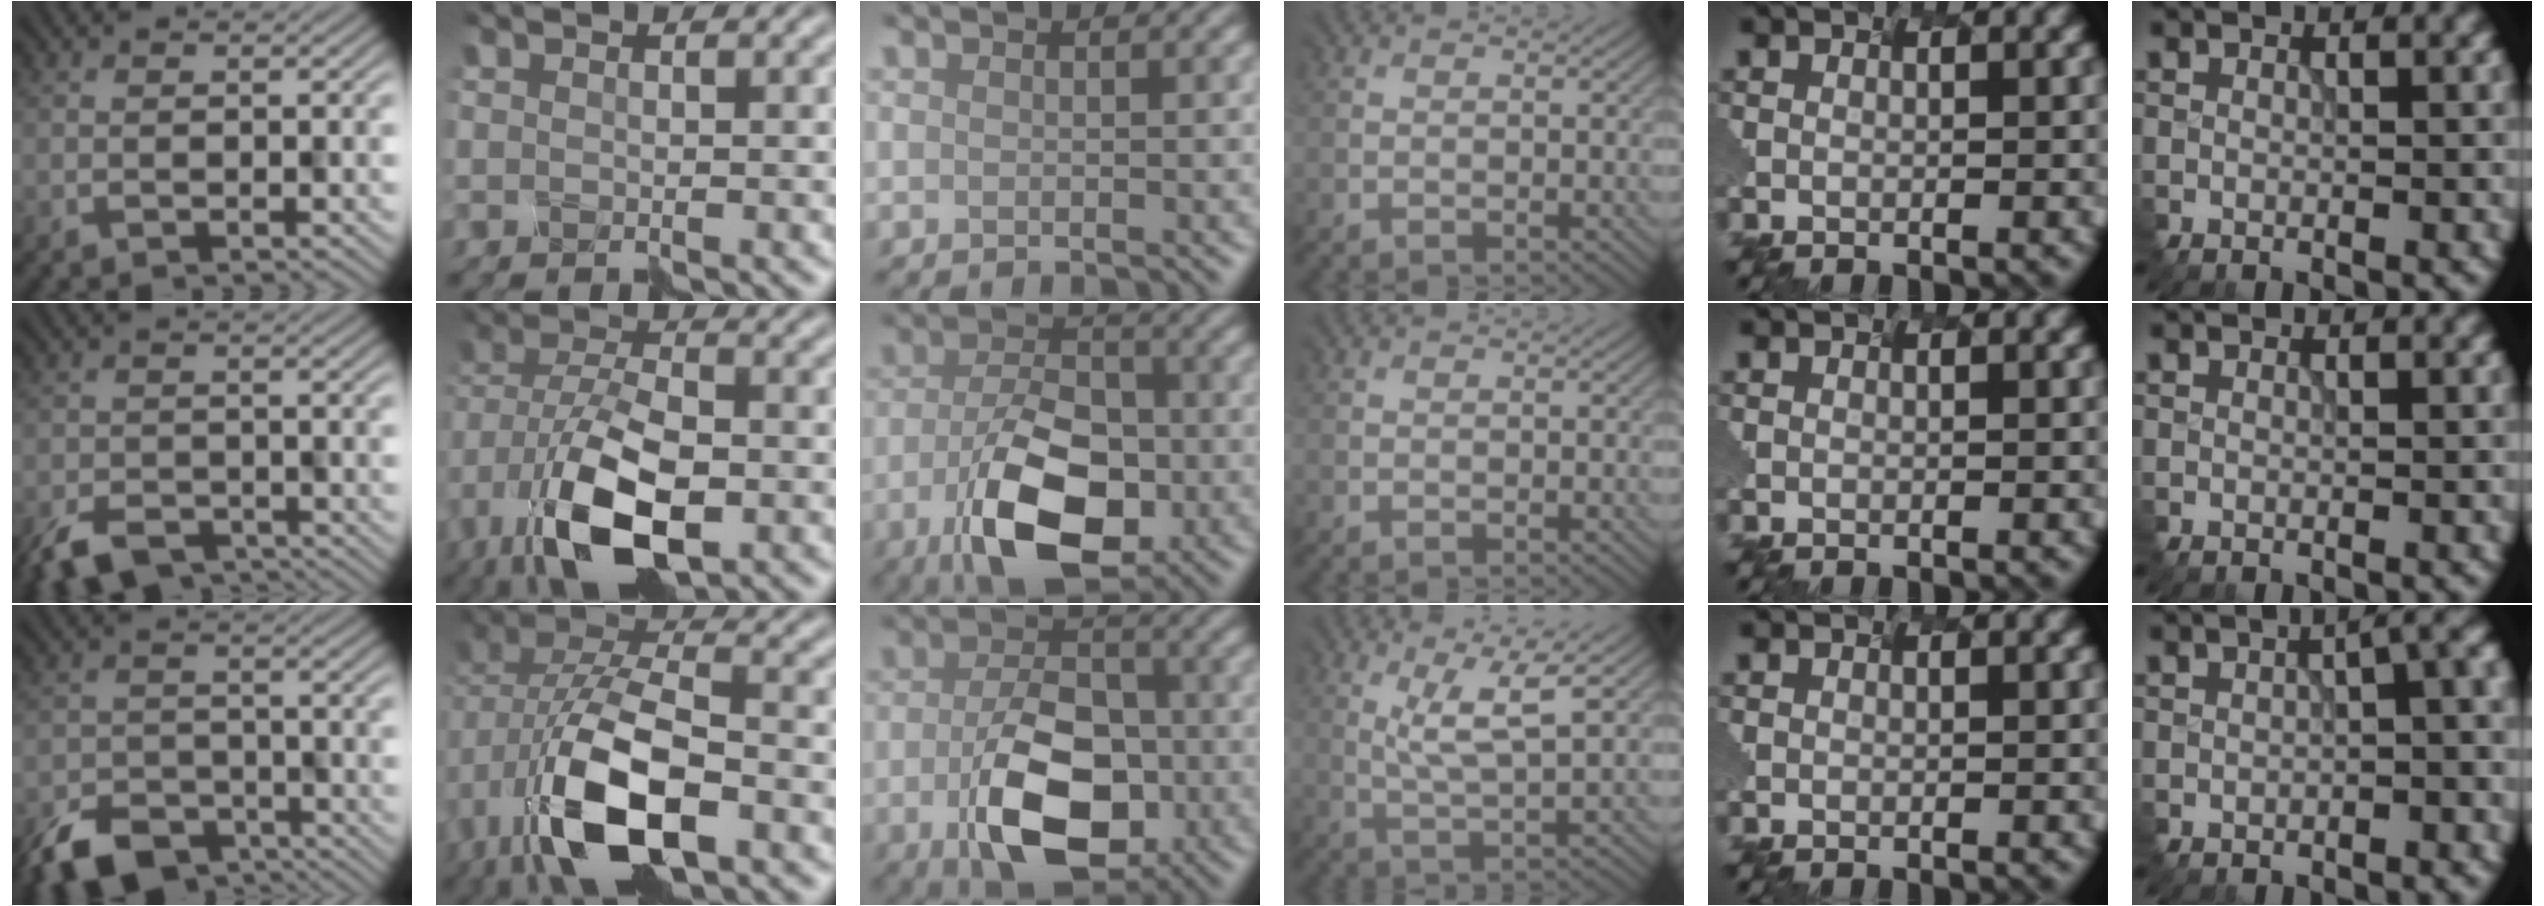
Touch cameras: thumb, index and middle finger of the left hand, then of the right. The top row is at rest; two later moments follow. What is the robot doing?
{"motion": "disassemble", "object": "markers"}